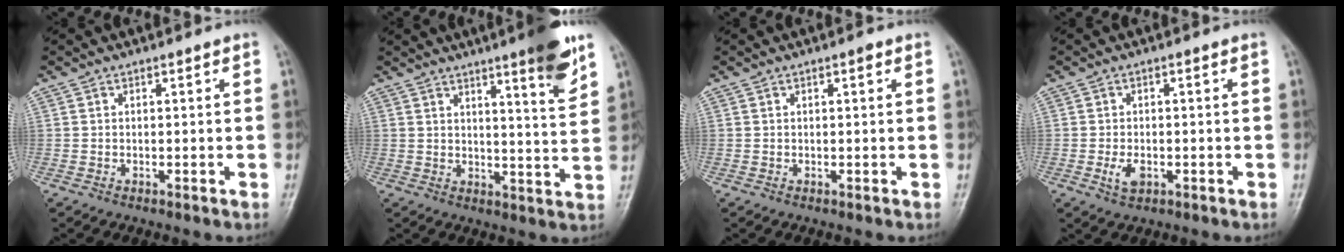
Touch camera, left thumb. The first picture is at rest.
{"total": 9.7, "force": [6.1, 0.8, 7.6], "torque": [-0.095, -0.038, 0.081]}
{"total": 0.9, "force": [0.4, 0.2, 0.7], "torque": [-0.012, 0.002, 0.003]}
{"total": 3.3, "force": [-1.0, 1.9, 2.5], "torque": [-0.047, 0.003, -0.015]}